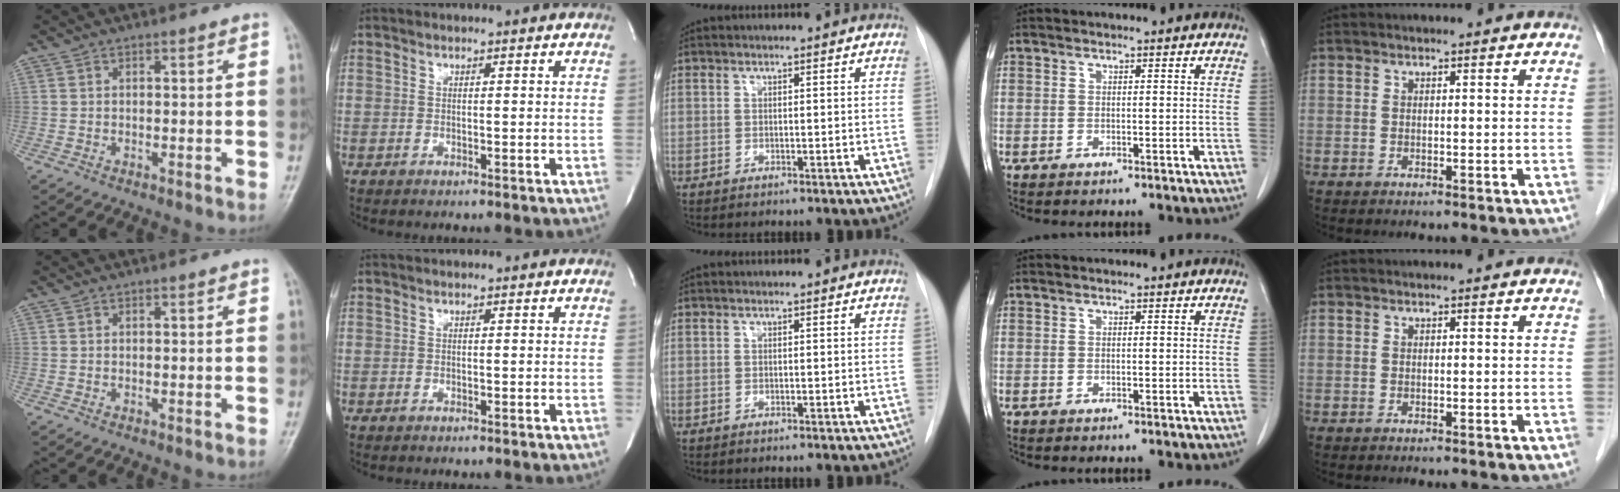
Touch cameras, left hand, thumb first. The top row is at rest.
{}